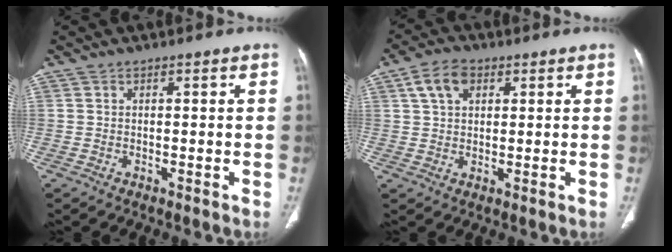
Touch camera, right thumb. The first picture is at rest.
{"total": 6.3, "force": [2.7, 4.1, 4.0], "torque": [-0.063, 0.004, 0.047]}